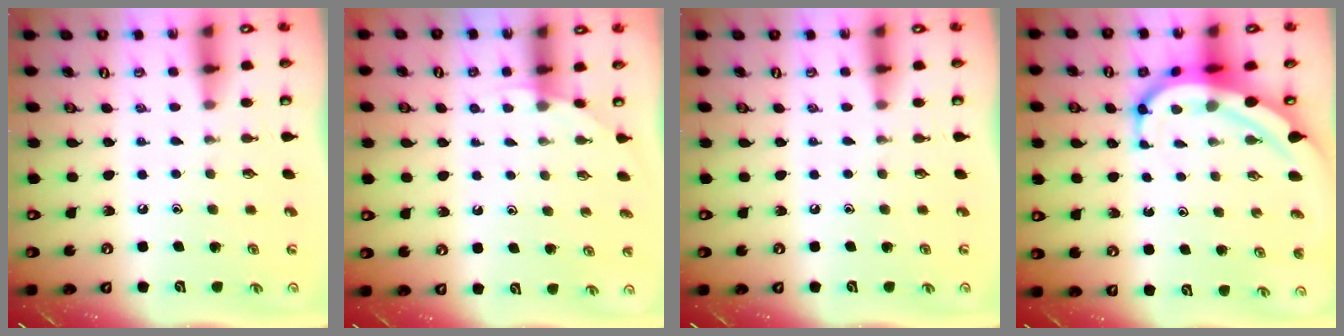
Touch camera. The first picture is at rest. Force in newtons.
{"total": 2.7, "press": 2.7, "slide": 0.1}
{"total": 0.0}
{"total": 8.4, "press": 8.3, "slide": 0.7}